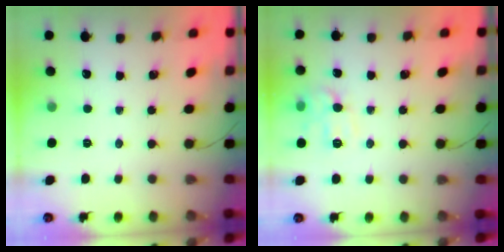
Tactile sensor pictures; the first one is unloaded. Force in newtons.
{"total": 10.1, "press": 10.1, "slide": 0.7}